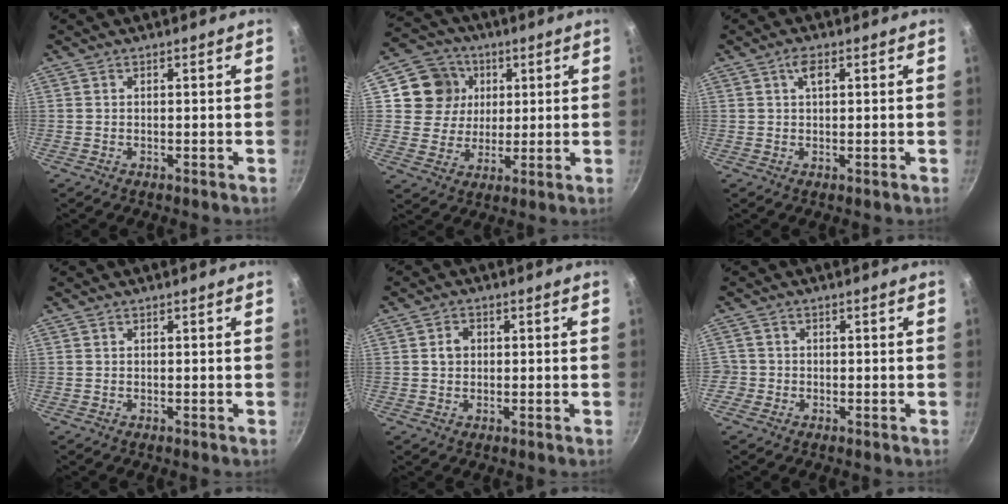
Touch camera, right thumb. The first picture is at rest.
{"total": 10.6, "force": [3.2, 9.7, 3.2], "torque": [-0.022, 0.000, 0.051]}
{"total": 2.5, "force": [0.9, 1.1, 2.1], "torque": [-0.036, 0.003, 0.014]}
{"total": 0.0}
{"total": 2.7, "force": [0.3, 2.2, 1.5], "torque": [-0.016, 0.004, 0.004]}
{"total": 2.0, "force": [-0.8, 1.9, 0.2], "torque": [0.006, 0.013, -0.013]}